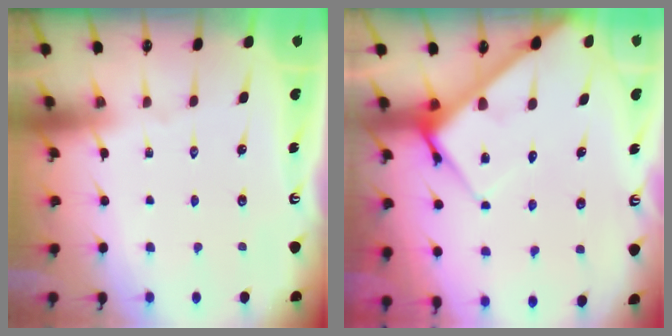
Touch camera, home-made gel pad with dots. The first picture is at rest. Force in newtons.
{"total": 7.1, "press": 7.1, "slide": 0.7}